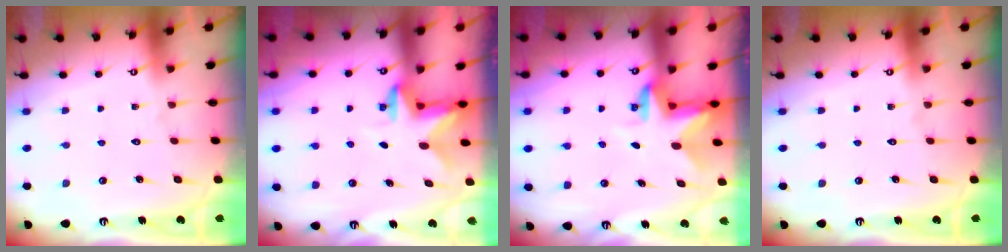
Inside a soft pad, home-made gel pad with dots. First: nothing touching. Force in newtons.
{"total": 2.8, "press": 2.8, "slide": 0.6}
{"total": 3.1, "press": 3.0, "slide": 0.5}
{"total": 0.0}